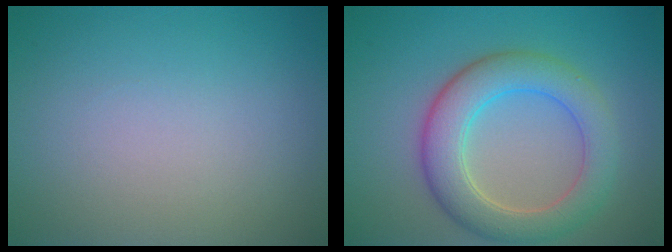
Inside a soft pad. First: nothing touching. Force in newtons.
{"total": 6.0, "press": 6.0, "slide": 0.2}